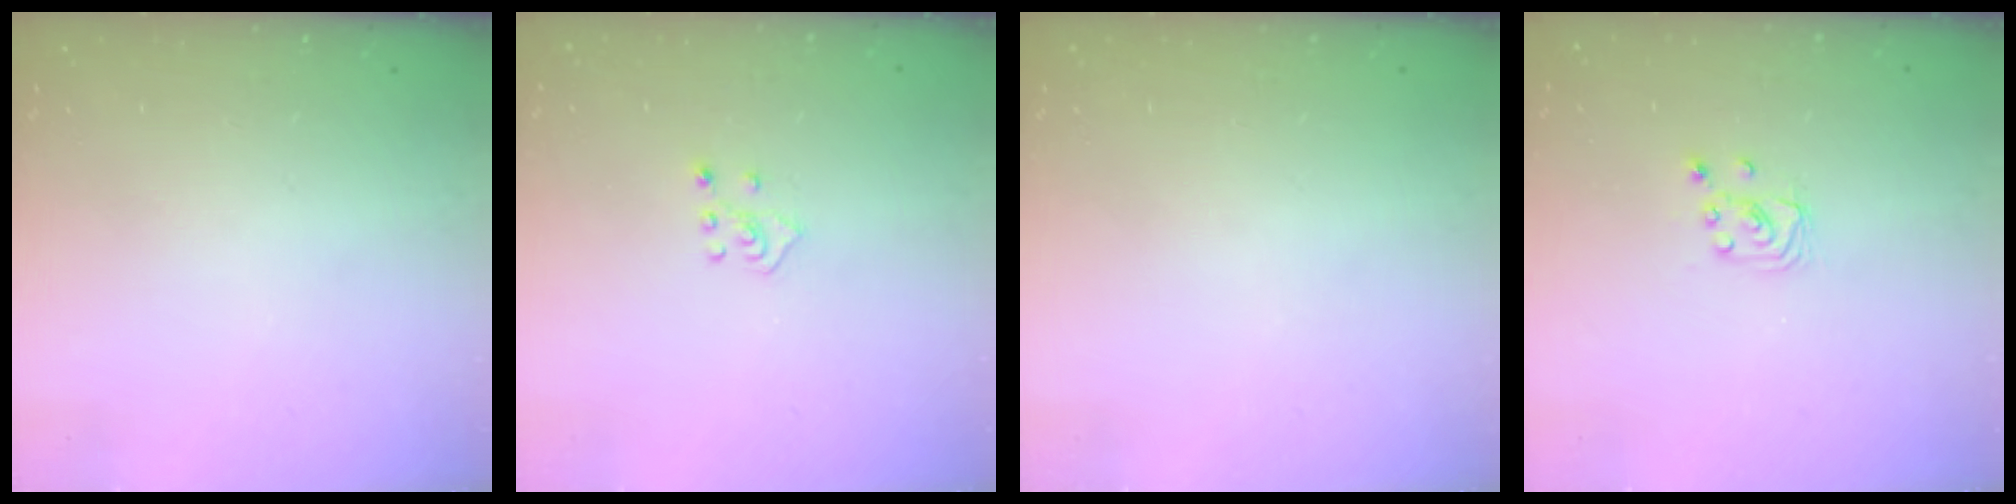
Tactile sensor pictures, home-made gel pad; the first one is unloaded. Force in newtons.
{"total": 2.3, "press": 2.3, "slide": 0.5}
{"total": 0.0}
{"total": 2.7, "press": 2.7, "slide": 0.2}